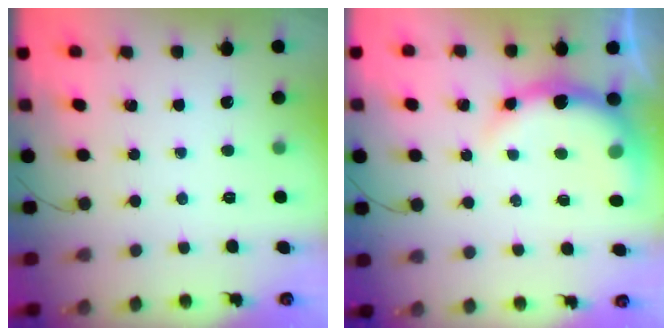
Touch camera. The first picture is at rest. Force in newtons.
{"total": 8.1, "press": 8.0, "slide": 1.2}